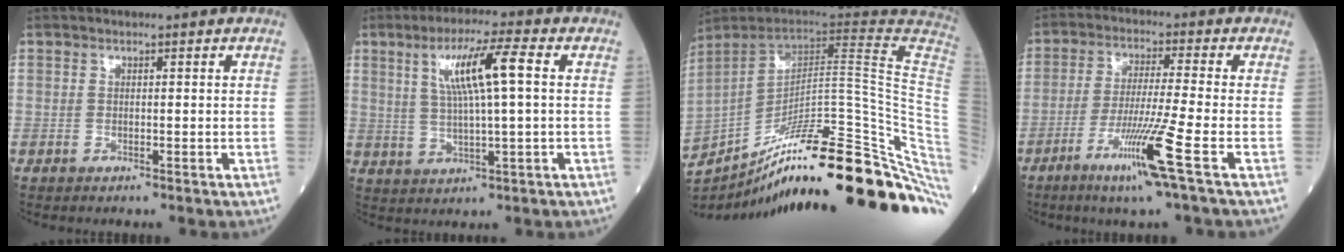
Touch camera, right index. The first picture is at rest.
{"total": 9.2, "force": [2.5, 0.2, 8.9], "torque": [-0.165, 0.010, 0.047]}
{"total": 34.6, "force": [-22.8, 3.9, 25.7], "torque": [-0.271, -0.001, -0.324]}
{"total": 9.8, "force": [-4.6, -1.9, 8.4], "torque": [-0.157, -0.028, -0.092]}